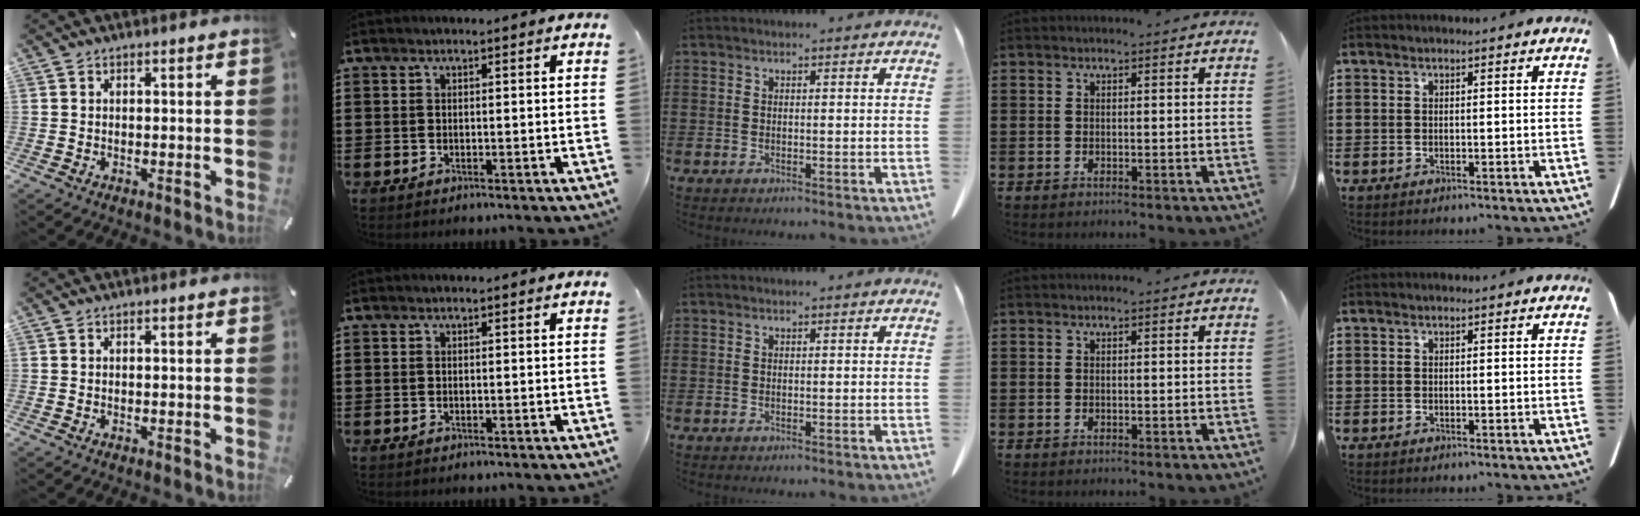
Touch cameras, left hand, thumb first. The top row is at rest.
{}